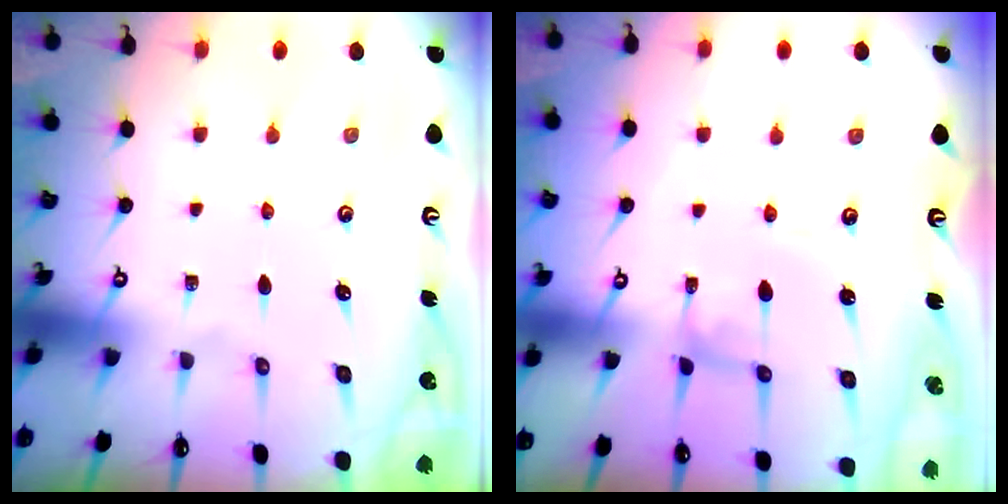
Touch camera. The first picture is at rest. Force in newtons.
{"total": 2.2, "press": 2.2, "slide": 0.1}